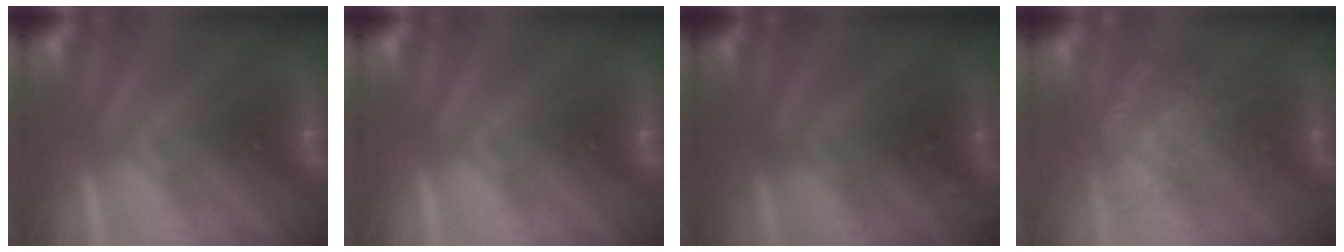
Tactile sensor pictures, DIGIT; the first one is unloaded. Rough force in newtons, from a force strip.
{"total": 0.0}
{"total": 2.3}
{"total": 7.5}